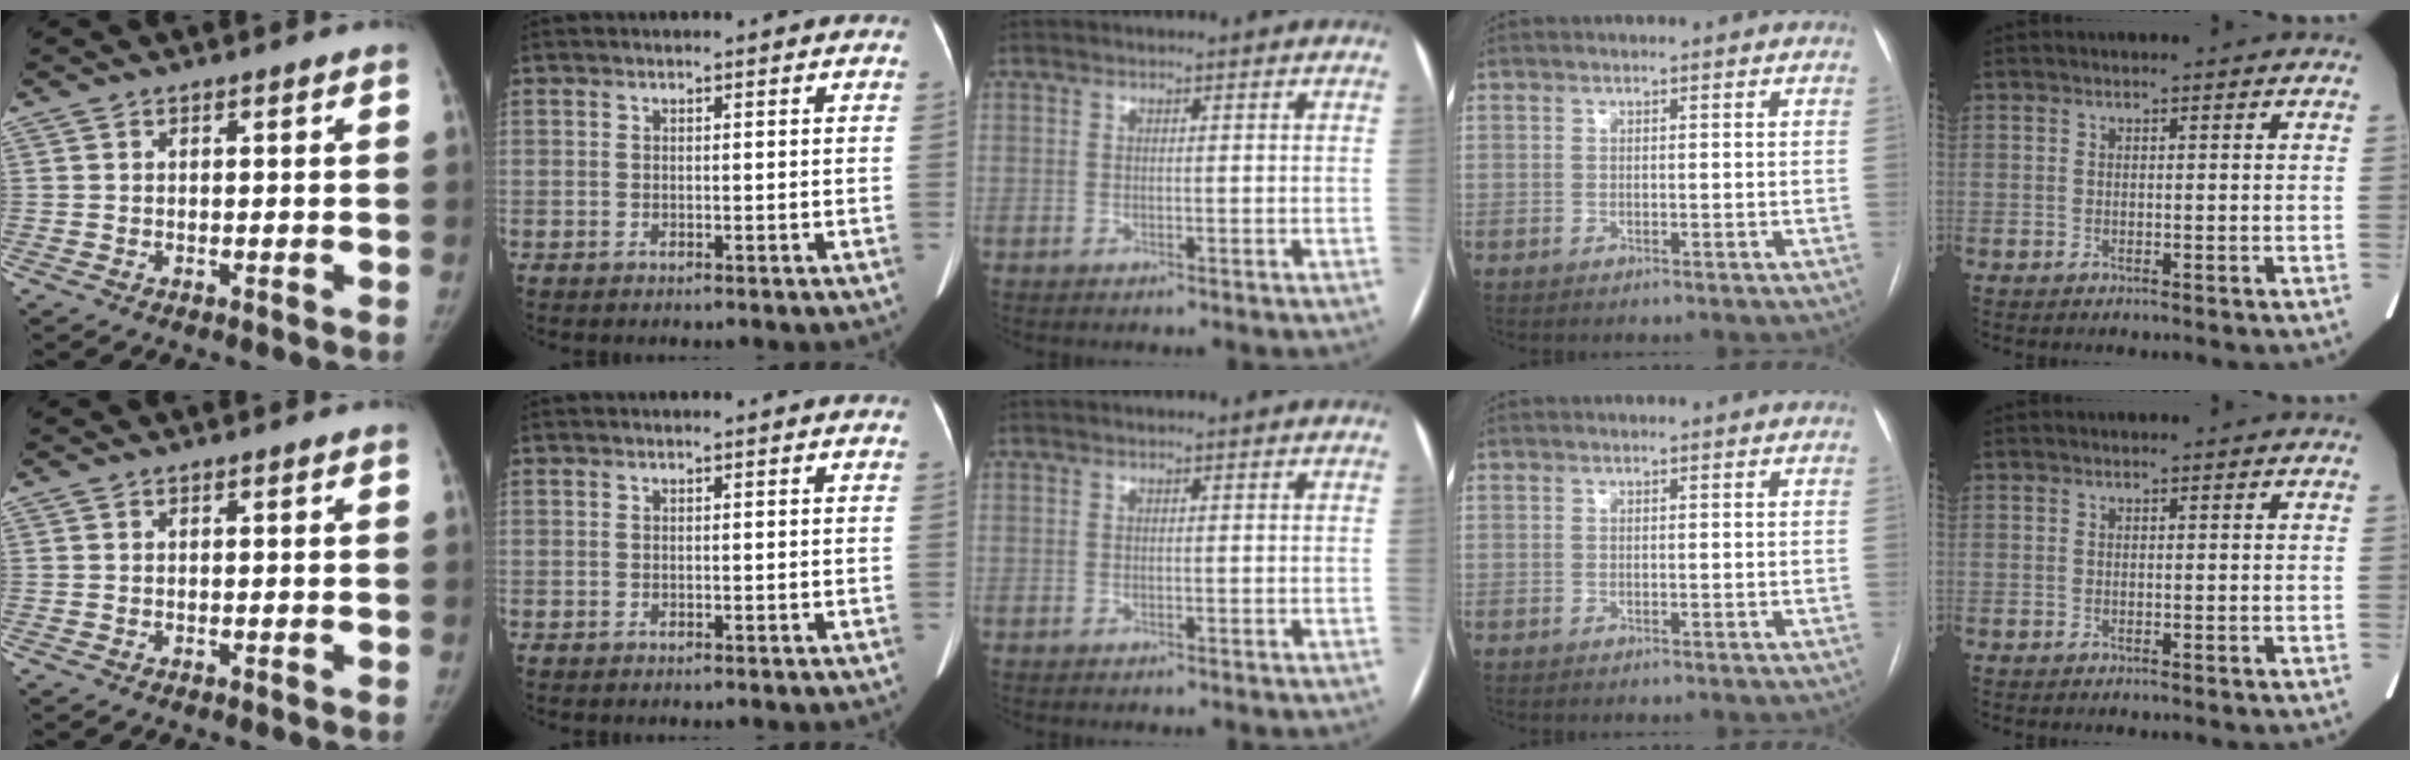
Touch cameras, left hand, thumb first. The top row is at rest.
{}